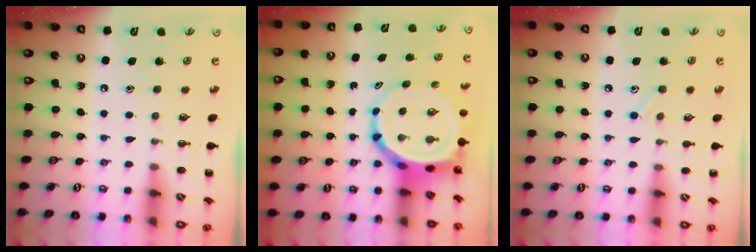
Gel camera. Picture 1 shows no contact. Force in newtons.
{"total": 6.6, "press": 6.3, "slide": 2.2}
{"total": 7.6, "press": 7.2, "slide": 2.6}